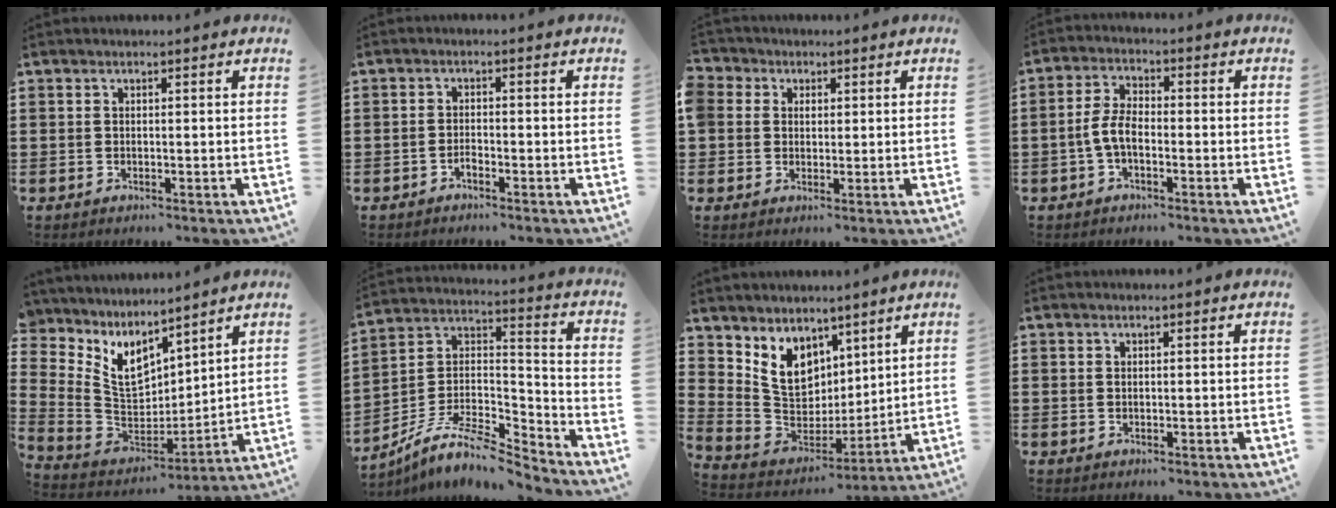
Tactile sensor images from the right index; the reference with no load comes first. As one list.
[{"total": 1.3, "force": [-1.0, 0.4, 0.6], "torque": [-0.014, -0.001, -0.020]}, {"total": 3.0, "force": [1.1, 2.8, 0.2], "torque": [-0.019, 0.014, 0.019]}, {"total": 4.6, "force": [-1.4, 2.2, 3.8], "torque": [-0.096, -0.001, -0.035]}, {"total": 7.4, "force": [4.3, 4.9, 3.4], "torque": [-0.106, -0.039, 0.083]}, {"total": 9.2, "force": [-7.3, 2.6, 4.9], "torque": [-0.111, 0.008, -0.151]}, {"total": 8.7, "force": [4.3, 6.8, 3.3], "torque": [-0.108, -0.025, 0.089]}, {"total": 0.0}]